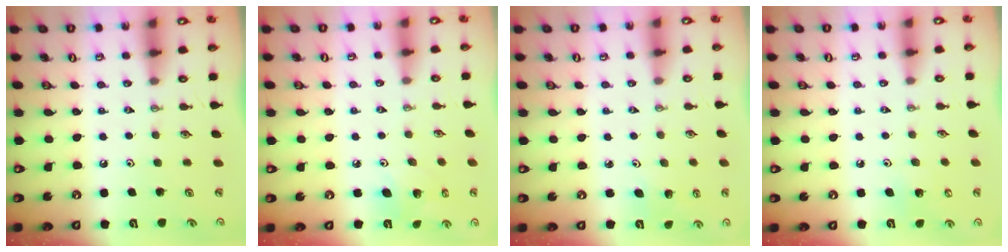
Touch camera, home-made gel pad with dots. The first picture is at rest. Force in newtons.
{"total": 5.8, "press": 5.6, "slide": 1.6}
{"total": 2.8, "press": 2.7, "slide": 1.0}
{"total": 5.0, "press": 4.9, "slide": 0.4}